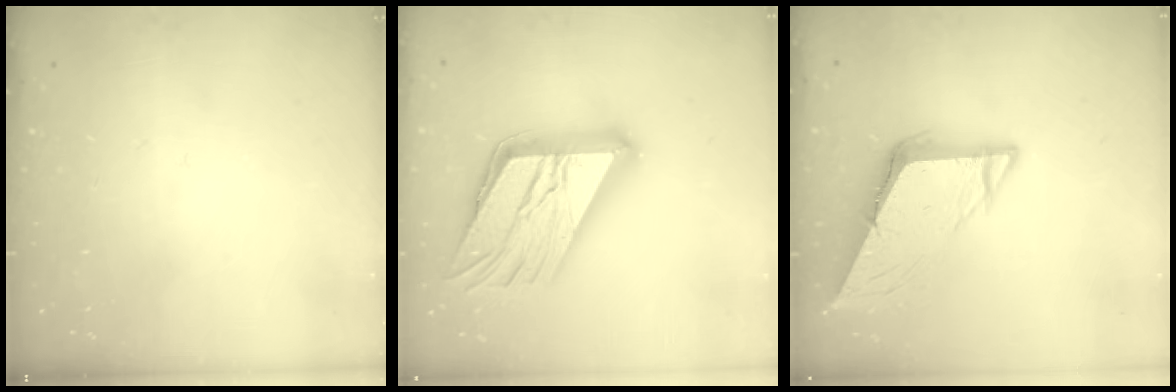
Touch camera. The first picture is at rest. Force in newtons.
{"total": 28.7, "press": 28.6, "slide": 3.0}
{"total": 8.9, "press": 8.9, "slide": 1.0}